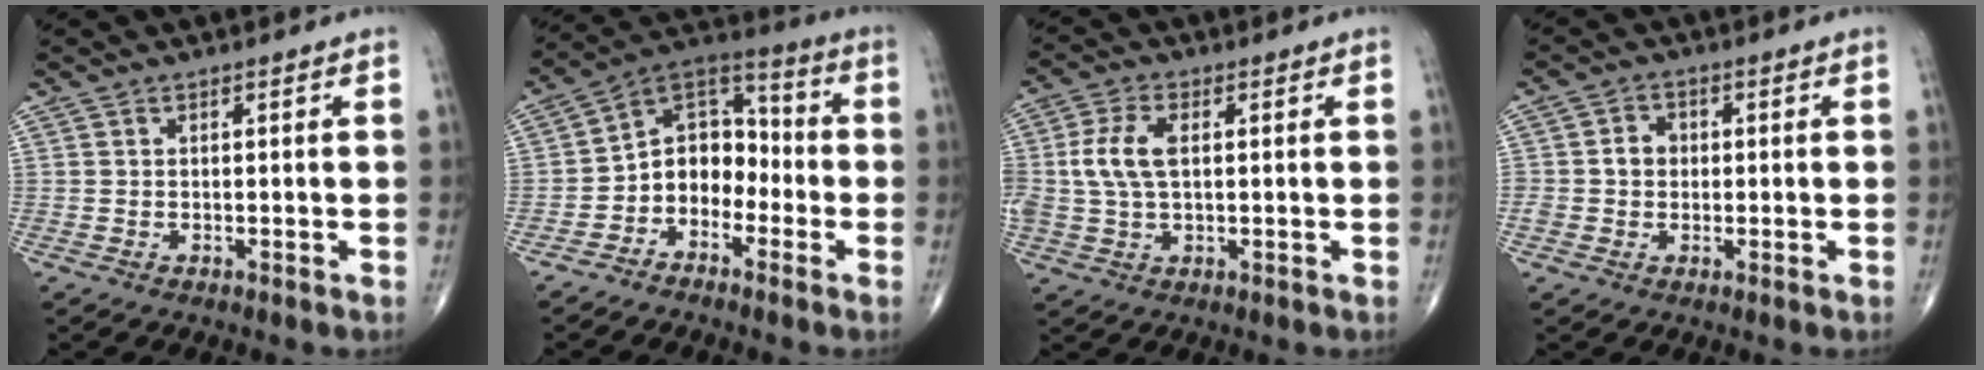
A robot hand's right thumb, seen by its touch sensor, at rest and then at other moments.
{"total": 10.4, "force": [-3.2, 8.0, 5.9], "torque": [-0.057, 0.064, -0.074]}
{"total": 7.5, "force": [0.8, 4.1, 6.2], "torque": [-0.144, 0.009, 0.016]}
{"total": 3.9, "force": [0.0, 3.4, 1.9], "torque": [-0.018, 0.010, -0.004]}